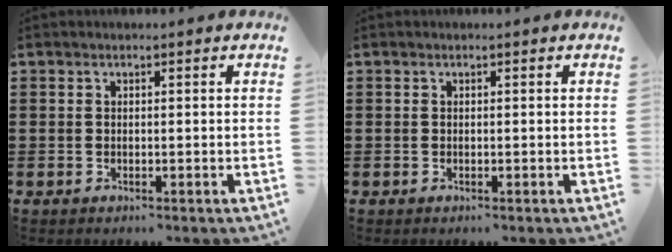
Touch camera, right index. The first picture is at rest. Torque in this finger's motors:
{"motor_torque": [0.03, 0.03, 0.00, 0.00]}